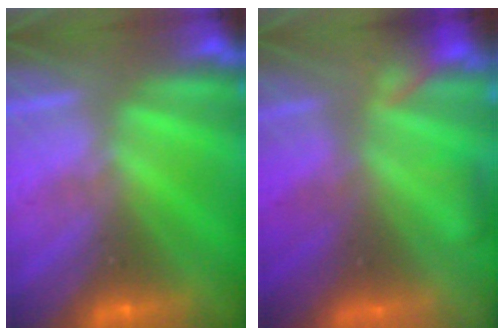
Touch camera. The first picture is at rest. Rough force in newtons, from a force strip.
{"total": 5.9}